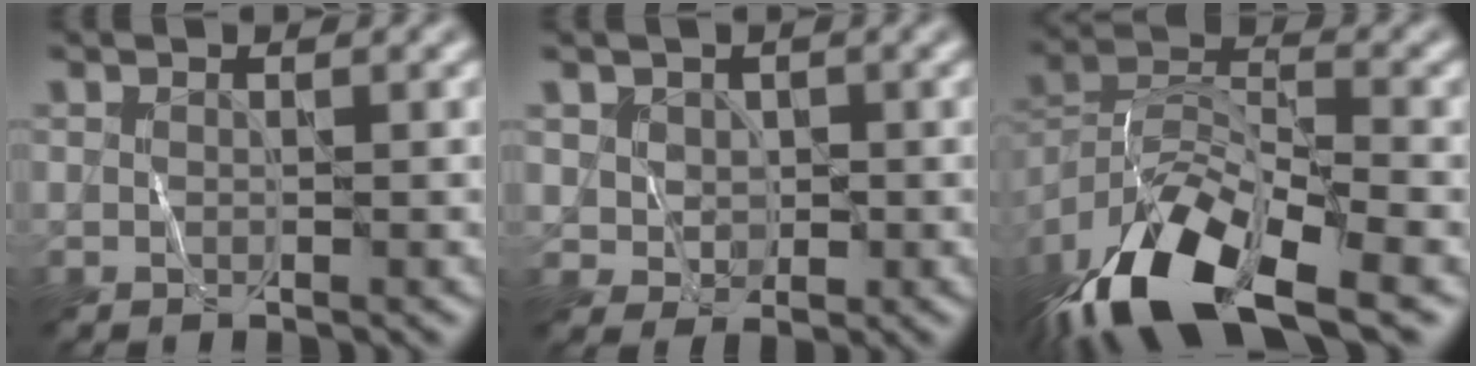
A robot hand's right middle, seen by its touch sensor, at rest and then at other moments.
{"total": 2.3, "force": [0.8, 2.1, 0.7], "torque": [-0.014, -0.005, 0.021]}
{"total": 13.8, "force": [-9.2, 5.1, 8.9], "torque": [-0.184, -0.001, -0.173]}